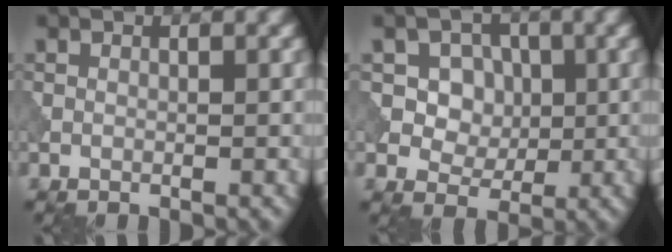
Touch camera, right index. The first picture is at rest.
{"total": 6.3, "force": [1.8, 5.3, 2.9], "torque": [-0.052, 0.006, 0.028]}